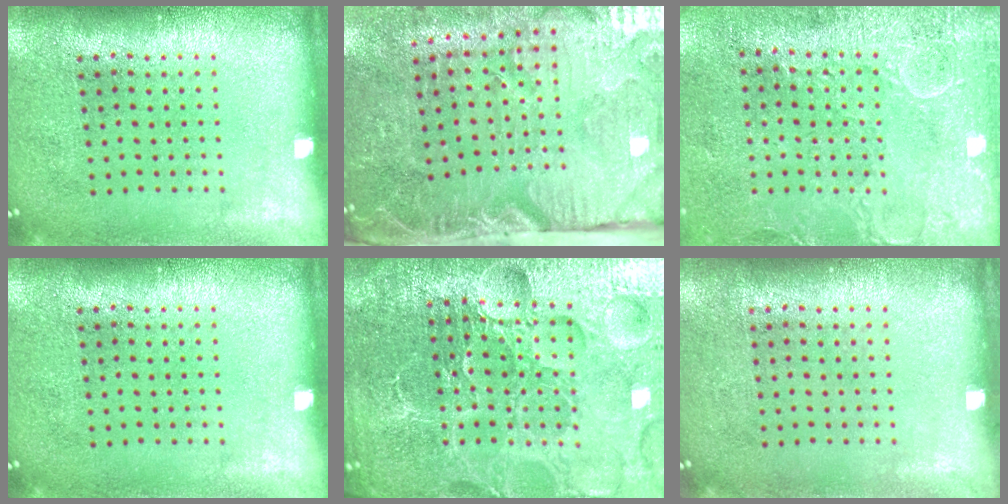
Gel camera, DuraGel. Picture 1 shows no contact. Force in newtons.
{"total": 4.8, "press": 4.2, "slide": 2.3}
{"total": 2.9, "press": 2.6, "slide": 1.2}
{"total": 0.0}
{"total": 6.6, "press": 5.9, "slide": 3.1}
{"total": 0.0}